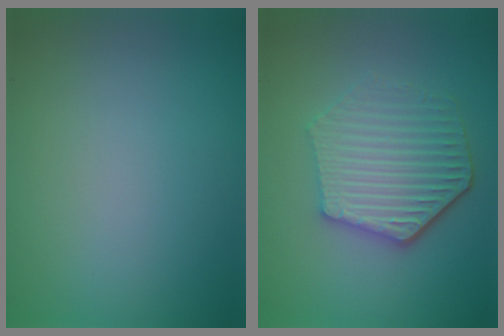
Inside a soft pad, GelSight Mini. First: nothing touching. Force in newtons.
{"total": 5.7, "press": 4.4, "slide": 3.6}